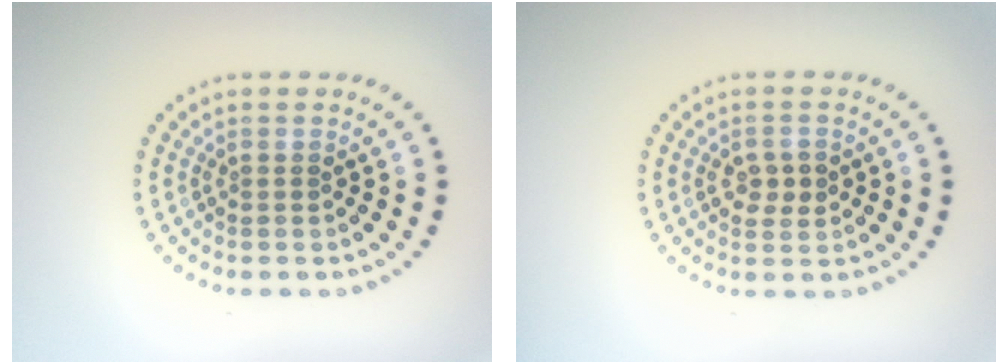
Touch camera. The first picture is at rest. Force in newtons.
{"total": 2.2, "press": 2.2, "slide": 0.1}